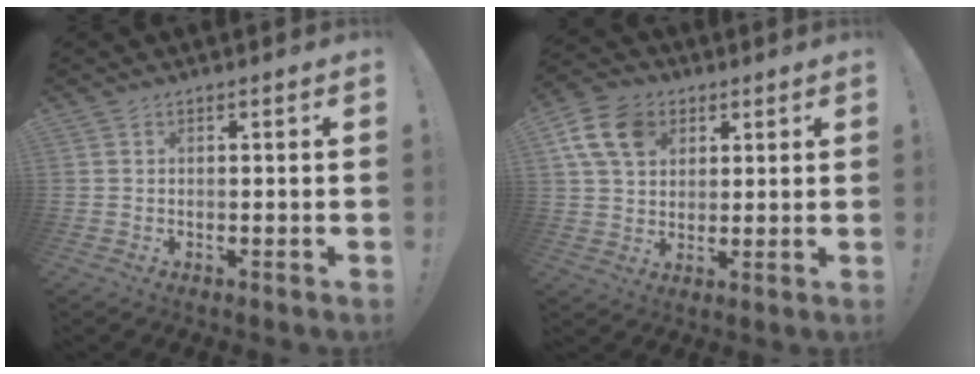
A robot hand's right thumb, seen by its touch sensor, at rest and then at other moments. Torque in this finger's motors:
{"motor_torque": [0.33, 0.33, 0.28, -0.20, 0.06]}